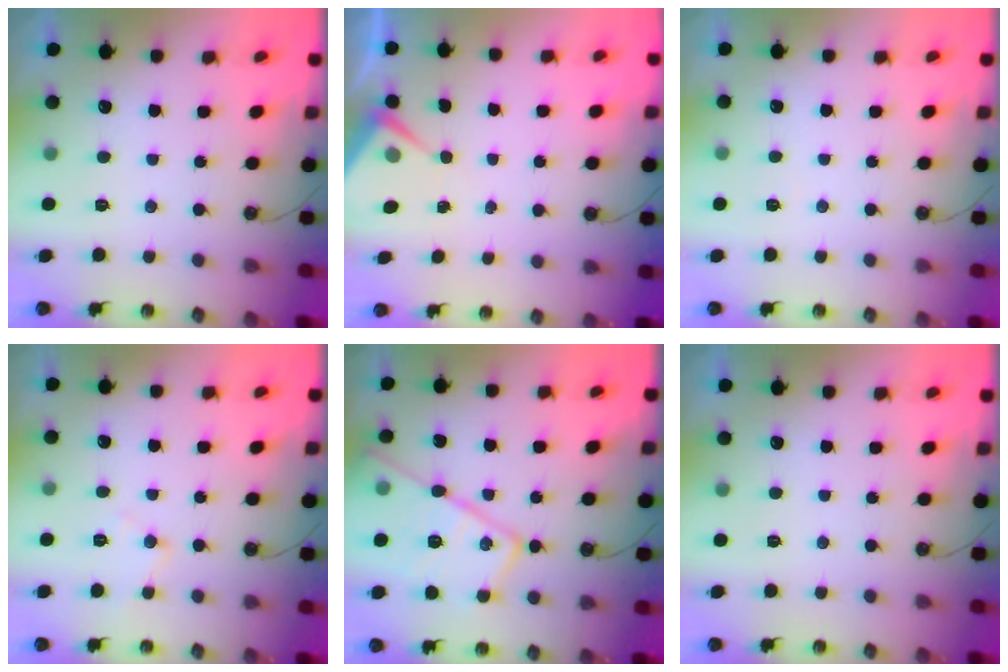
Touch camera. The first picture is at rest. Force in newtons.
{"total": 4.1, "press": 4.0, "slide": 0.5}
{"total": 2.6, "press": 2.5, "slide": 0.5}
{"total": 7.2, "press": 7.2, "slide": 0.6}
{"total": 21.2, "press": 21.1, "slide": 1.9}
{"total": 0.0}